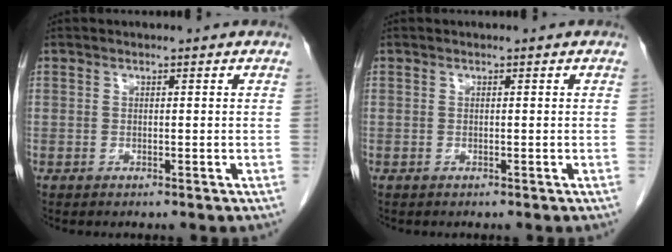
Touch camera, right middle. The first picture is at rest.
{"total": 0.0}